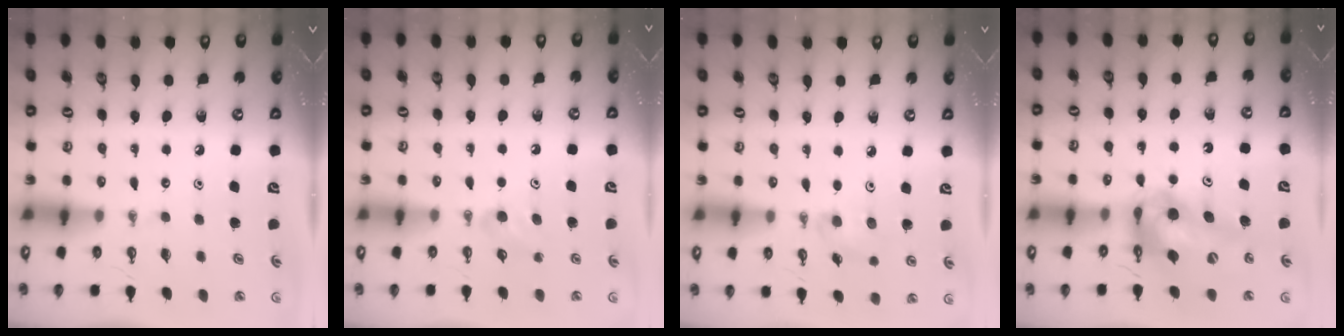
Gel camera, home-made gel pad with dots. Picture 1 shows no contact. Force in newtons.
{"total": 3.6, "press": 3.4, "slide": 1.2}
{"total": 5.1, "press": 4.8, "slide": 1.7}
{"total": 14.2, "press": 14.0, "slide": 2.2}